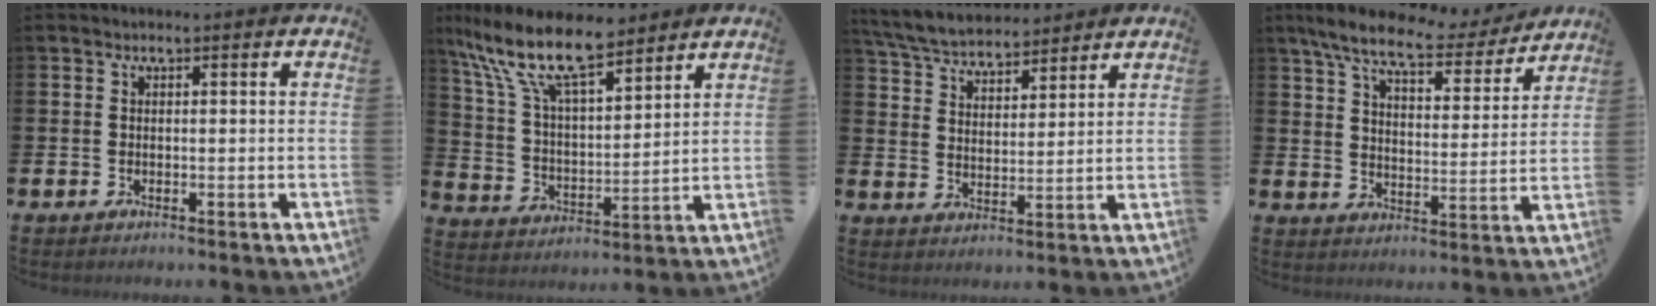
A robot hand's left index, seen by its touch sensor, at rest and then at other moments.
{"total": 12.7, "force": [10.0, 3.7, 7.0], "torque": [-0.172, -0.040, 0.180]}
{"total": 6.0, "force": [5.8, 1.2, 0.8], "torque": [-0.042, -0.030, 0.104]}
{"total": 8.8, "force": [7.6, 2.0, 4.0], "torque": [-0.093, -0.044, 0.128]}